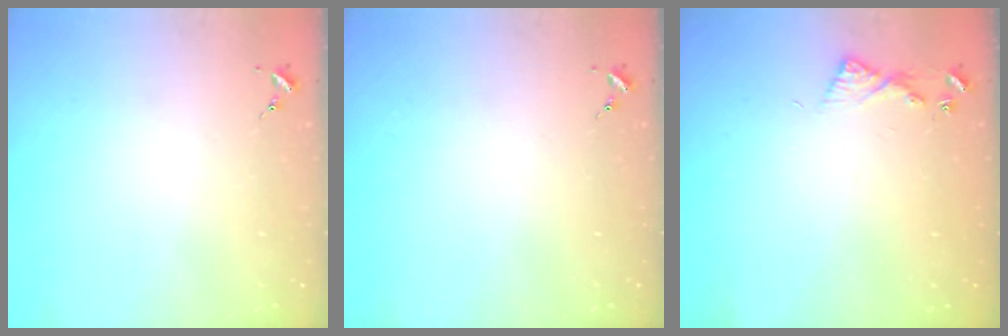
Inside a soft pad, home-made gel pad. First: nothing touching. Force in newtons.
{"total": 0.0}
{"total": 6.1, "press": 6.1, "slide": 0.6}